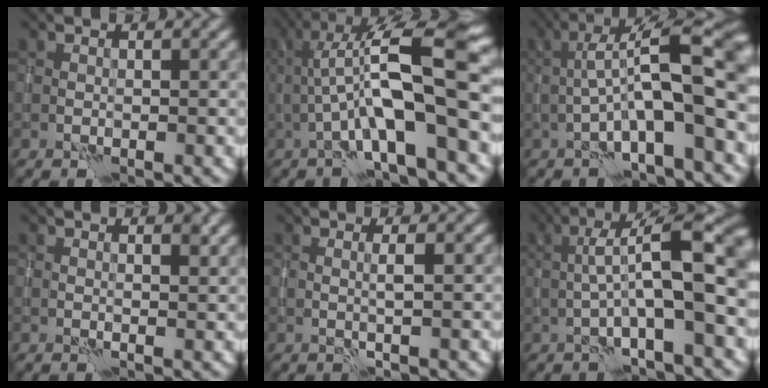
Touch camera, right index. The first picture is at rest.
{"total": 11.5, "force": [0.0, 2.8, 11.1], "torque": [-0.189, 0.023, -0.003]}
{"total": 11.4, "force": [-1.0, 3.0, 11.0], "torque": [-0.172, 0.028, -0.019]}
{"total": 1.1, "force": [0.7, 0.3, 0.8], "torque": [-0.009, -0.002, 0.010]}
{"total": 1.2, "force": [0.0, 0.1, 1.2], "torque": [-0.021, 0.002, -0.004]}
{"total": 10.9, "force": [0.3, 2.9, 10.5], "torque": [-0.162, 0.029, -0.002]}